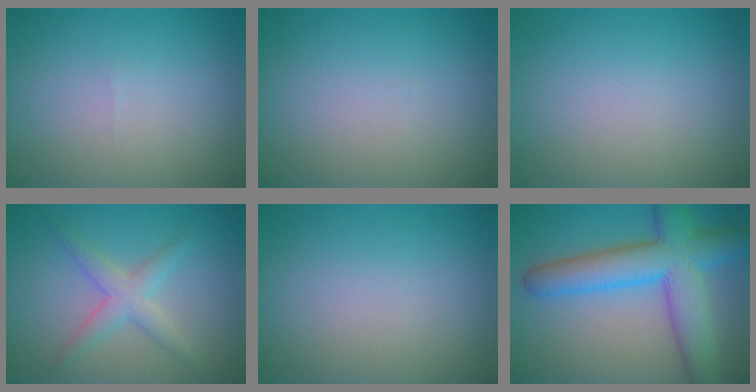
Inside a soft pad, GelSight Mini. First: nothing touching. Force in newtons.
{"total": 0.0}
{"total": 0.0}
{"total": 2.8, "press": 2.8, "slide": 0.1}
{"total": 0.0}
{"total": 9.0, "press": 9.0, "slide": 0.5}